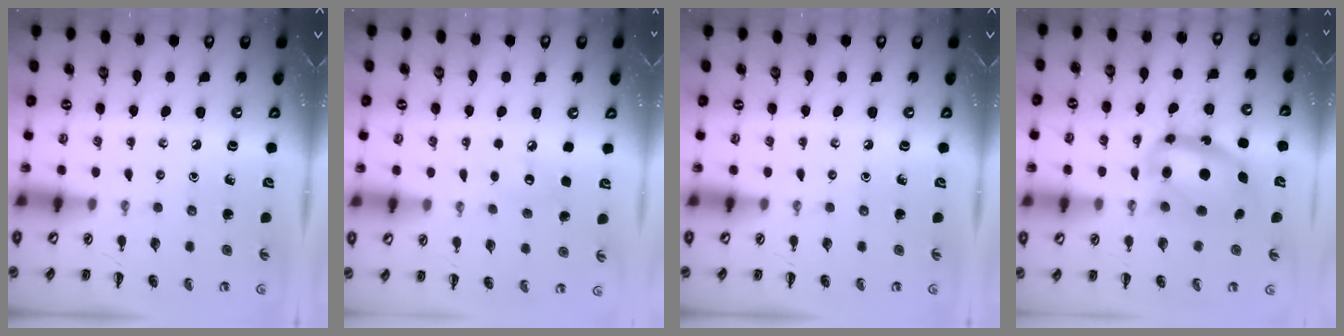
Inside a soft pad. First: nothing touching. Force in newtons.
{"total": 5.1, "press": 5.0, "slide": 1.3}
{"total": 0.0}
{"total": 12.1, "press": 11.8, "slide": 2.9}